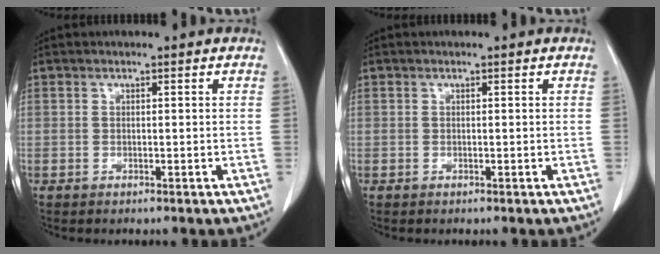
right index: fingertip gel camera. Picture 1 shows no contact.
{"total": 0.0}